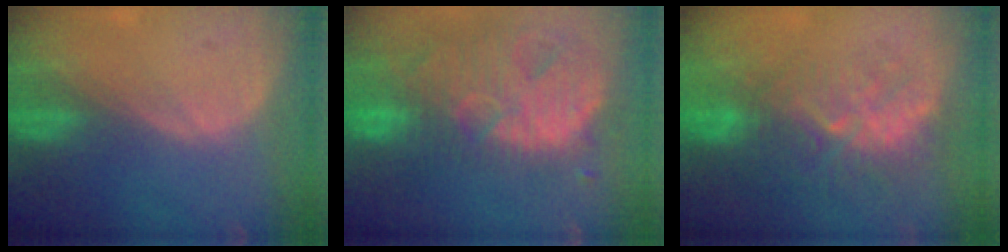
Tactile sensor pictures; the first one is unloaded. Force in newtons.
{"total": 13.9, "press": 11.7, "slide": 7.5}
{"total": 9.1, "press": 8.4, "slide": 3.5}